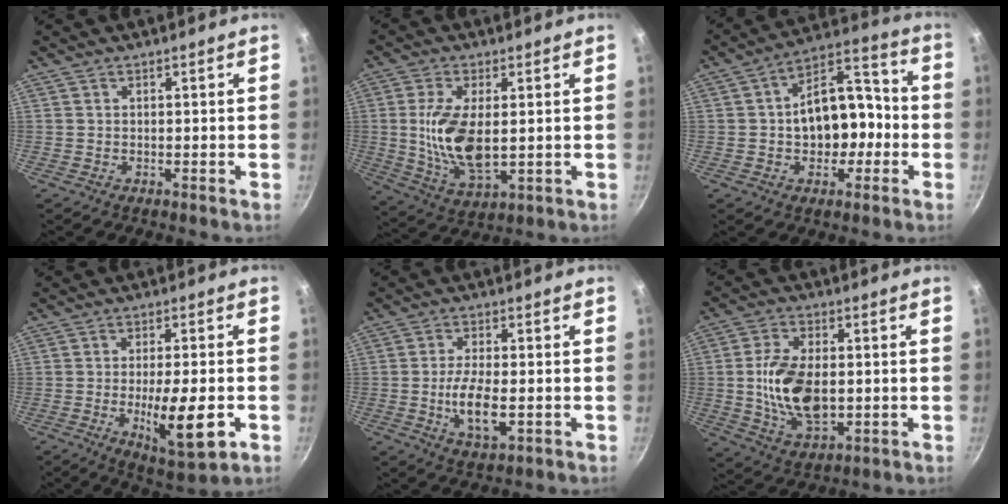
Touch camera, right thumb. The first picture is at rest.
{"total": 12.6, "force": [0.4, 5.9, 11.2], "torque": [-0.218, -0.020, 0.019]}
{"total": 14.6, "force": [-1.4, 9.3, 11.2], "torque": [-0.126, 0.045, -0.028]}
{"total": 12.5, "force": [-3.3, 3.8, 11.5], "torque": [-0.178, -0.010, -0.045]}
{"total": 7.8, "force": [-1.4, 3.3, 6.9], "torque": [-0.130, -0.003, -0.023]}
{"total": 13.9, "force": [-0.5, 7.9, 11.4], "torque": [-0.204, -0.006, -0.001]}